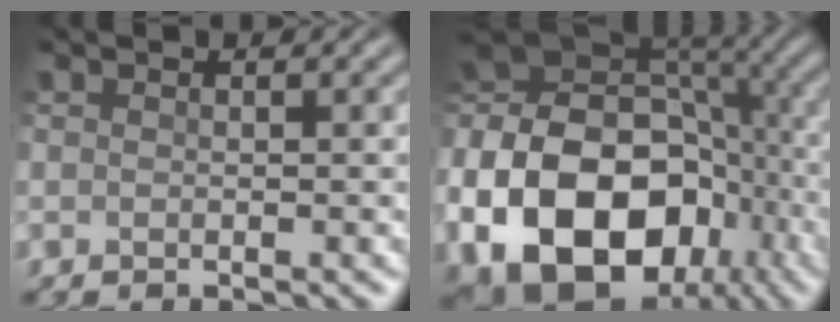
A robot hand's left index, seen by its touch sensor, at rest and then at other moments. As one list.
[{"total": 18.8, "force": [-6.5, 13.8, 11.1], "torque": [-0.218, -0.015, -0.110]}]